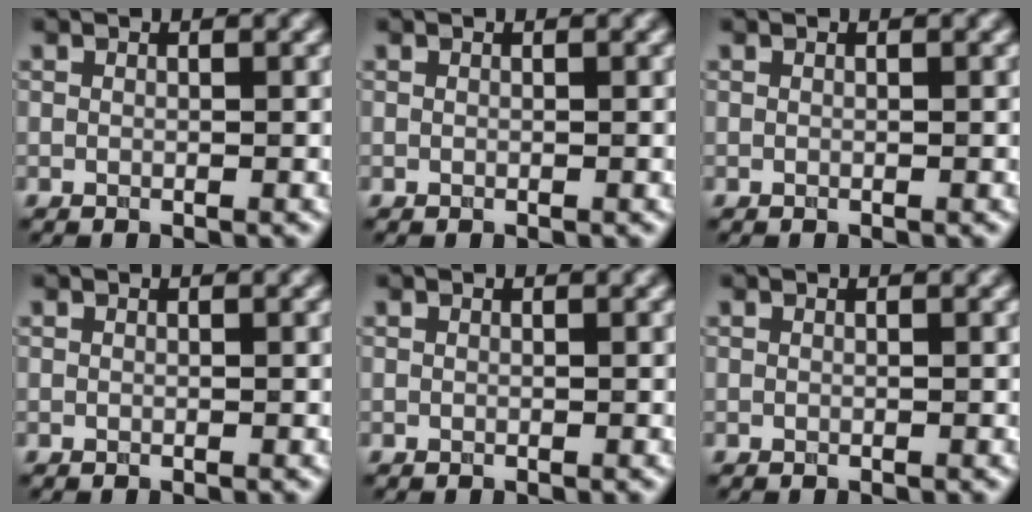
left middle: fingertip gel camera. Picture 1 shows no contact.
{"total": 0.0}
{"total": 0.0}
{"total": 0.0}
{"total": 0.0}
{"total": 0.0}